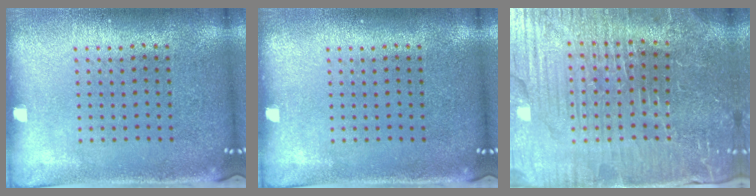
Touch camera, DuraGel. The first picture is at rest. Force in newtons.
{"total": 0.0}
{"total": 4.6, "press": 4.6, "slide": 0.9}